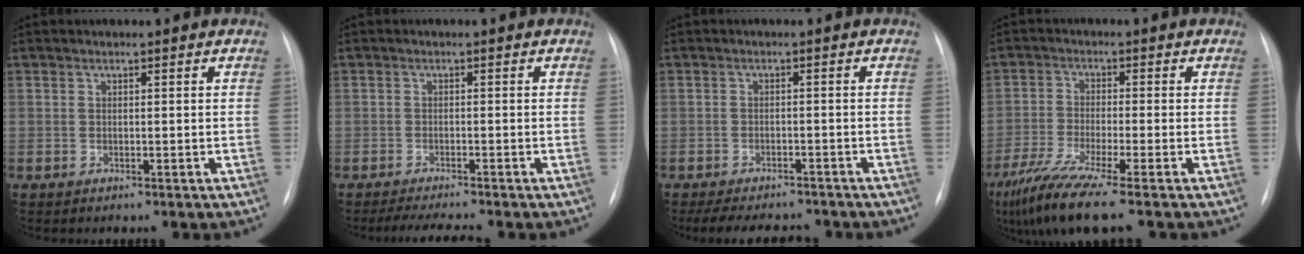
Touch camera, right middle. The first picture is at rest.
{"total": 4.4, "force": [-3.9, -0.2, 2.1], "torque": [-0.037, -0.012, -0.063]}
{"total": 10.5, "force": [-9.2, 3.2, 3.7], "torque": [-0.067, 0.001, -0.121]}
{"total": 9.8, "force": [-7.1, -0.6, 6.8], "torque": [-0.130, -0.031, -0.125]}